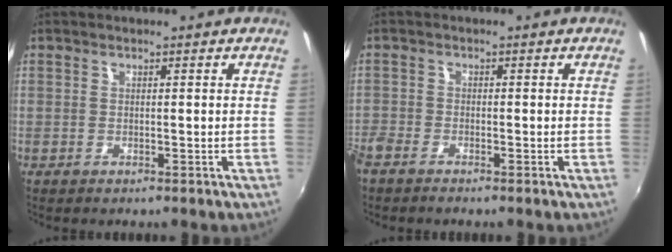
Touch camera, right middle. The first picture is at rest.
{"total": 3.4, "force": [-2.9, 1.0, 1.4], "torque": [-0.041, -0.013, -0.060]}